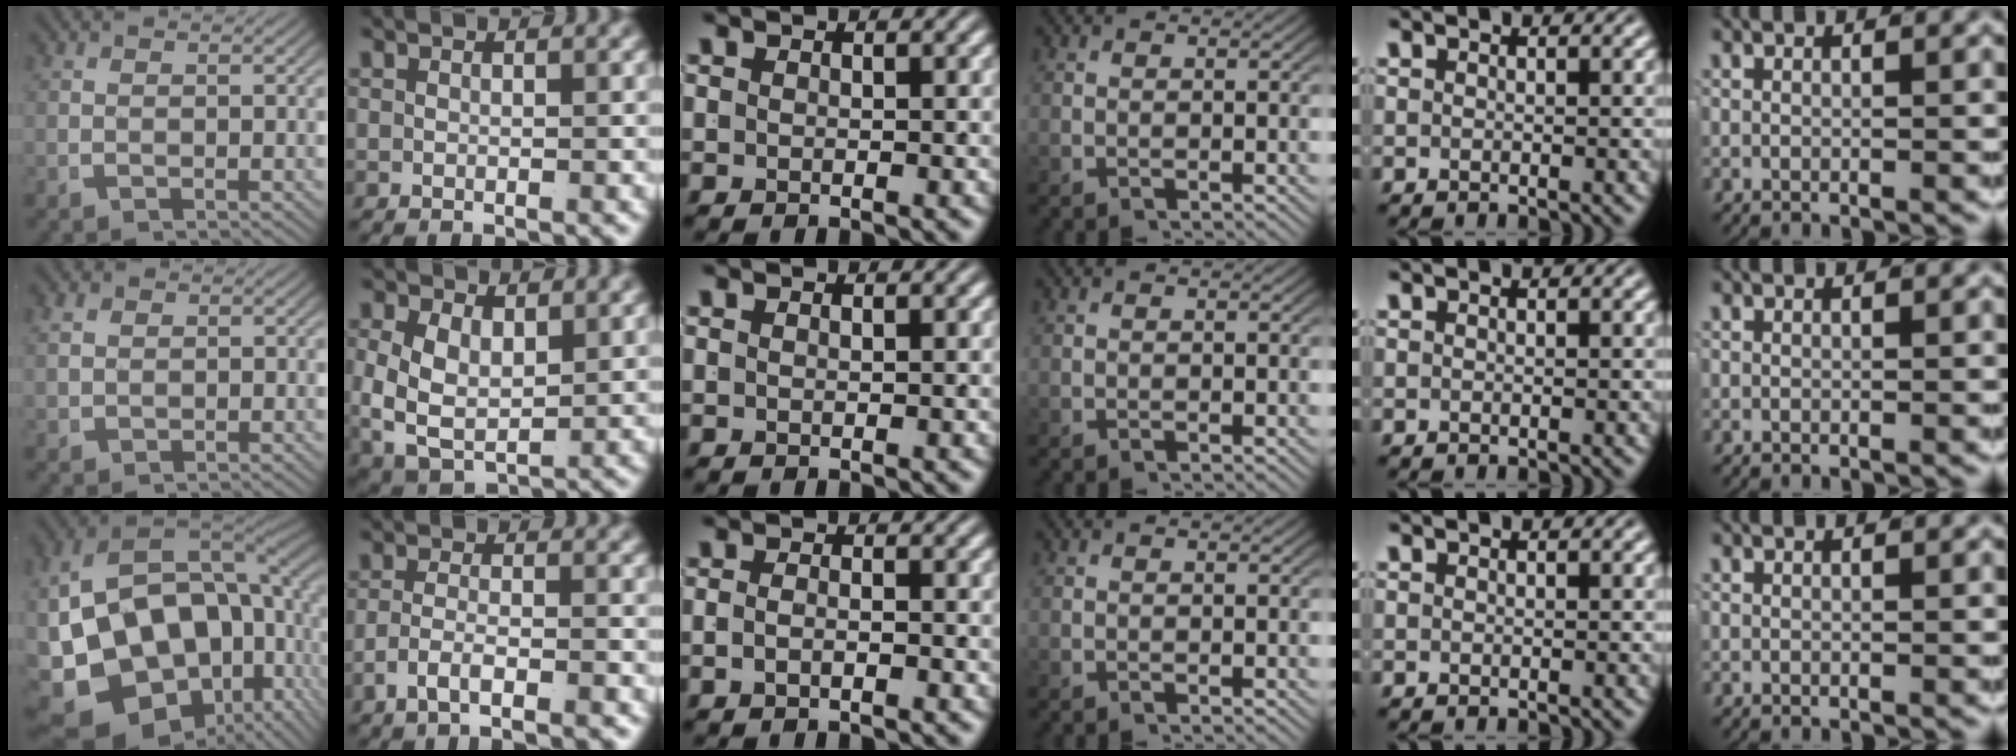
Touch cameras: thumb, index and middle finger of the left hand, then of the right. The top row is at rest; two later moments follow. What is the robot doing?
{"motion": "lift_and_place", "object": "shorts"}